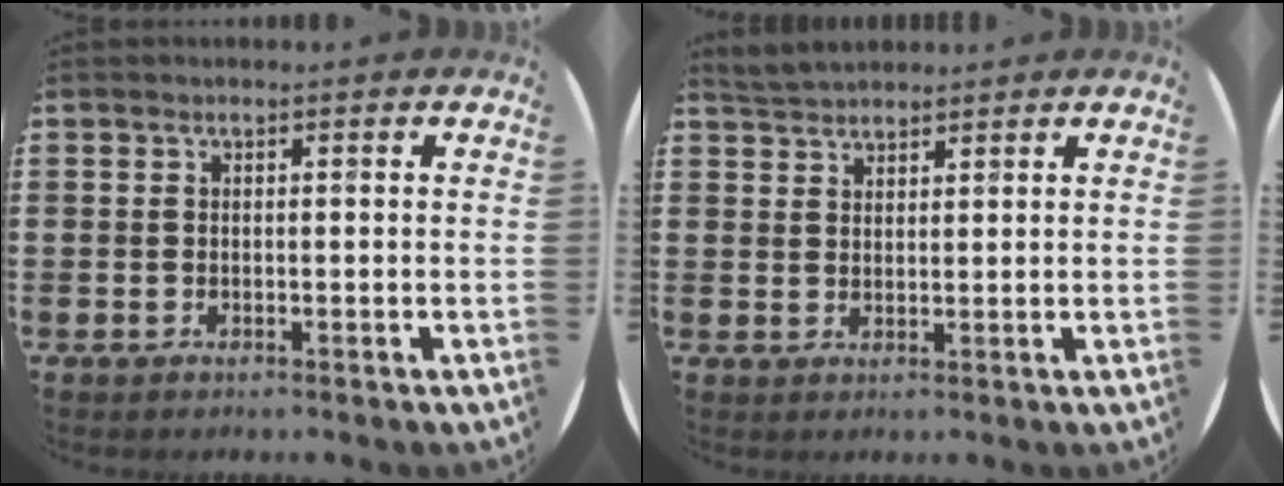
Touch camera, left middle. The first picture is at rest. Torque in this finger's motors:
{"motor_torque": [0.14, -0.14, 0.02, 0.00]}